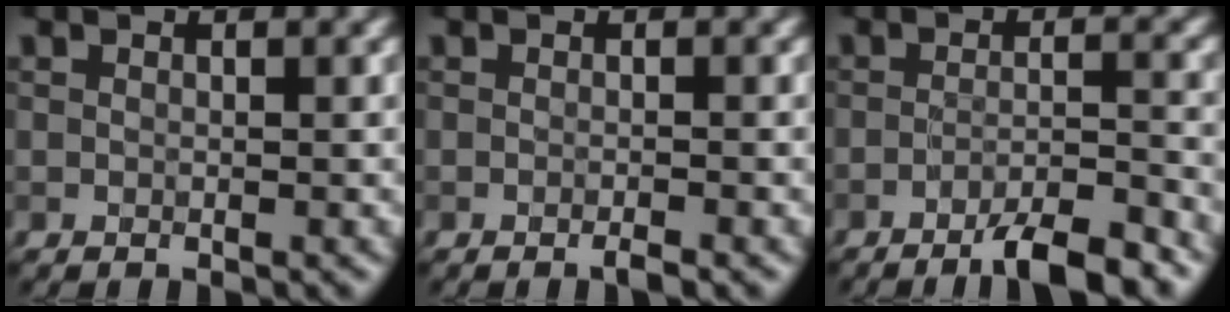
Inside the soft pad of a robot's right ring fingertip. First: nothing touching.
{"total": 0.7, "force": [-0.5, -0.2, 0.4], "torque": [-0.008, 0.000, -0.007]}
{"total": 4.8, "force": [-3.6, 0.5, 3.2], "torque": [-0.050, 0.004, -0.059]}